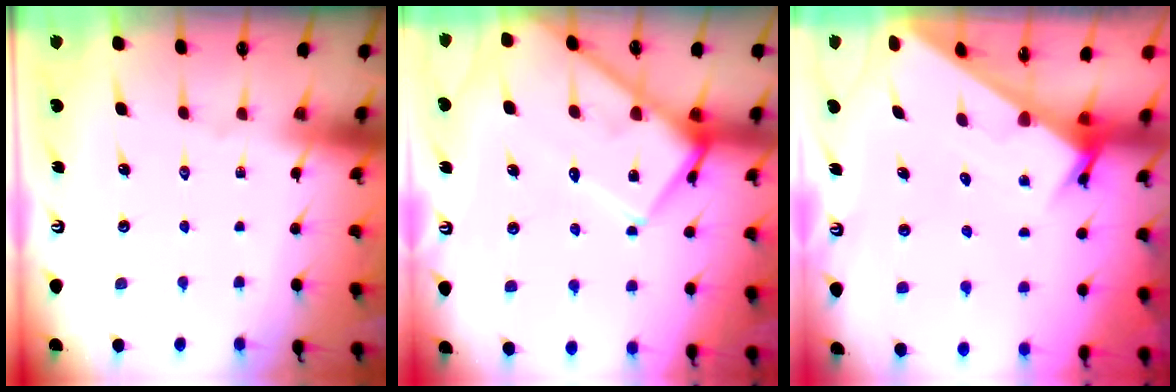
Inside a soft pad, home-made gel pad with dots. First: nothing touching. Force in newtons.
{"total": 14.4, "press": 14.4, "slide": 1.2}
{"total": 2.3, "press": 2.3, "slide": 0.1}